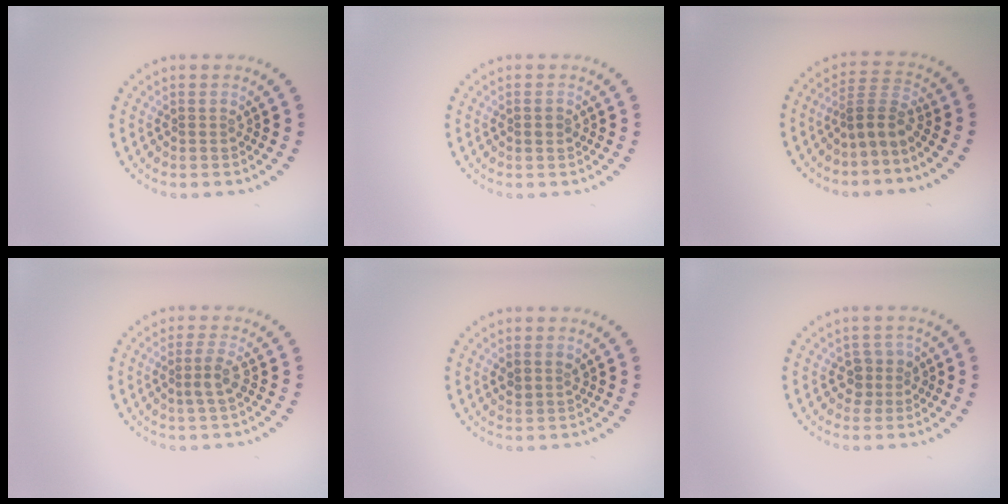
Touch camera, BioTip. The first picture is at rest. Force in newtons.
{"total": 1.1, "press": 1.1, "slide": 0.2}
{"total": 2.8, "press": 1.8, "slide": 2.2}
{"total": 1.9, "press": 1.4, "slide": 1.2}
{"total": 1.0, "press": 0.9, "slide": 0.5}
{"total": 2.0, "press": 1.6, "slide": 1.1}